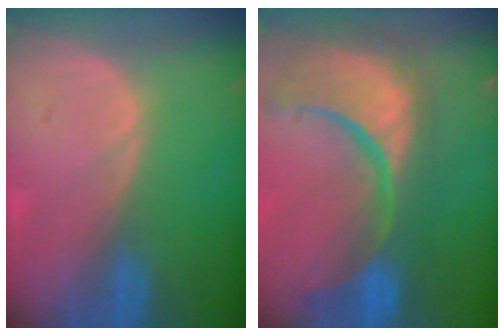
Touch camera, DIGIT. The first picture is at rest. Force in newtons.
{"total": 15.5, "press": 12.2, "slide": 9.5}